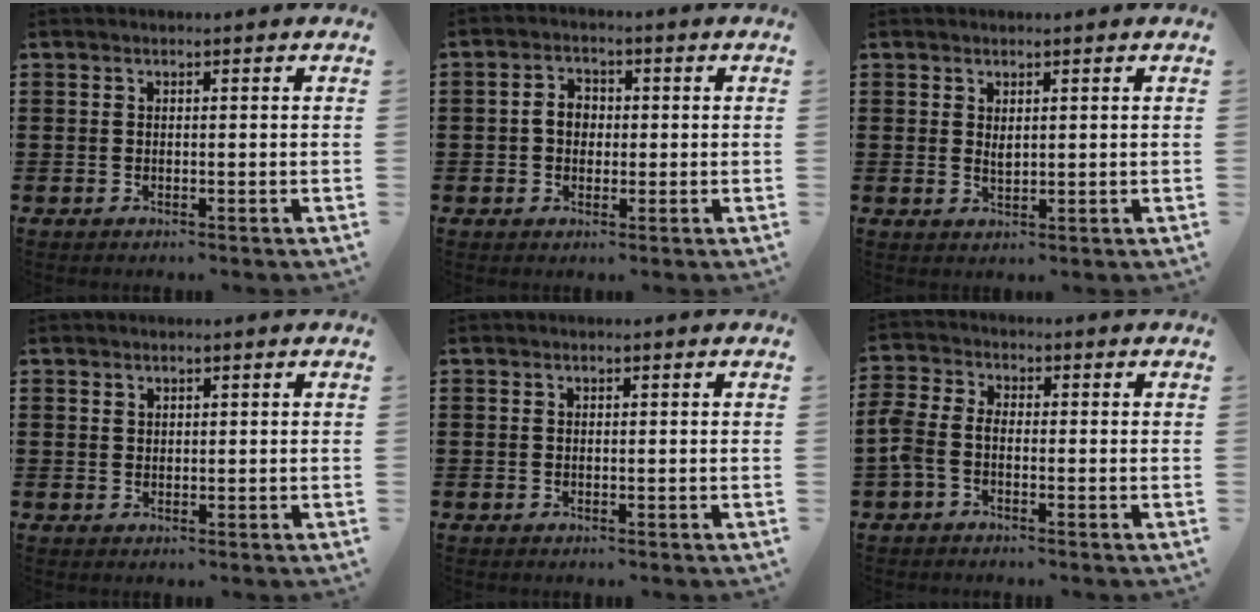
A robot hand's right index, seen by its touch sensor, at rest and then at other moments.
{"total": 3.4, "force": [-0.1, 2.6, 2.2], "torque": [-0.048, 0.011, -0.005]}
{"total": 1.5, "force": [0.8, 0.6, 1.1], "torque": [-0.022, 0.003, 0.013]}
{"total": 0.9, "force": [0.6, 0.6, 0.1], "torque": [-0.004, 0.002, 0.012]}
{"total": 0.0}
{"total": 2.9, "force": [-1.7, 1.6, 1.8], "torque": [-0.056, -0.002, -0.040]}